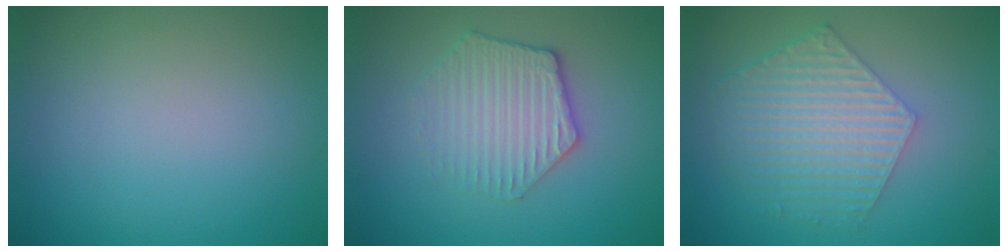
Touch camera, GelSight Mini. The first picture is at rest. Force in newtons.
{"total": 3.3, "press": 3.2, "slide": 1.0}
{"total": 5.7, "press": 4.2, "slide": 3.8}